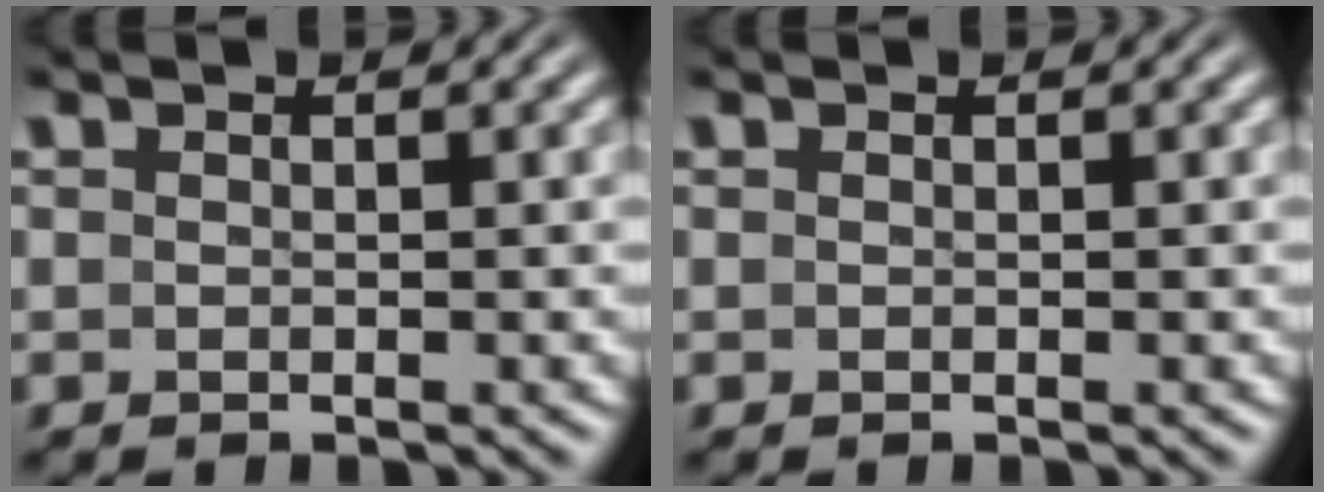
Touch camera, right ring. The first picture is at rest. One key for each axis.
{"total": 0.0}